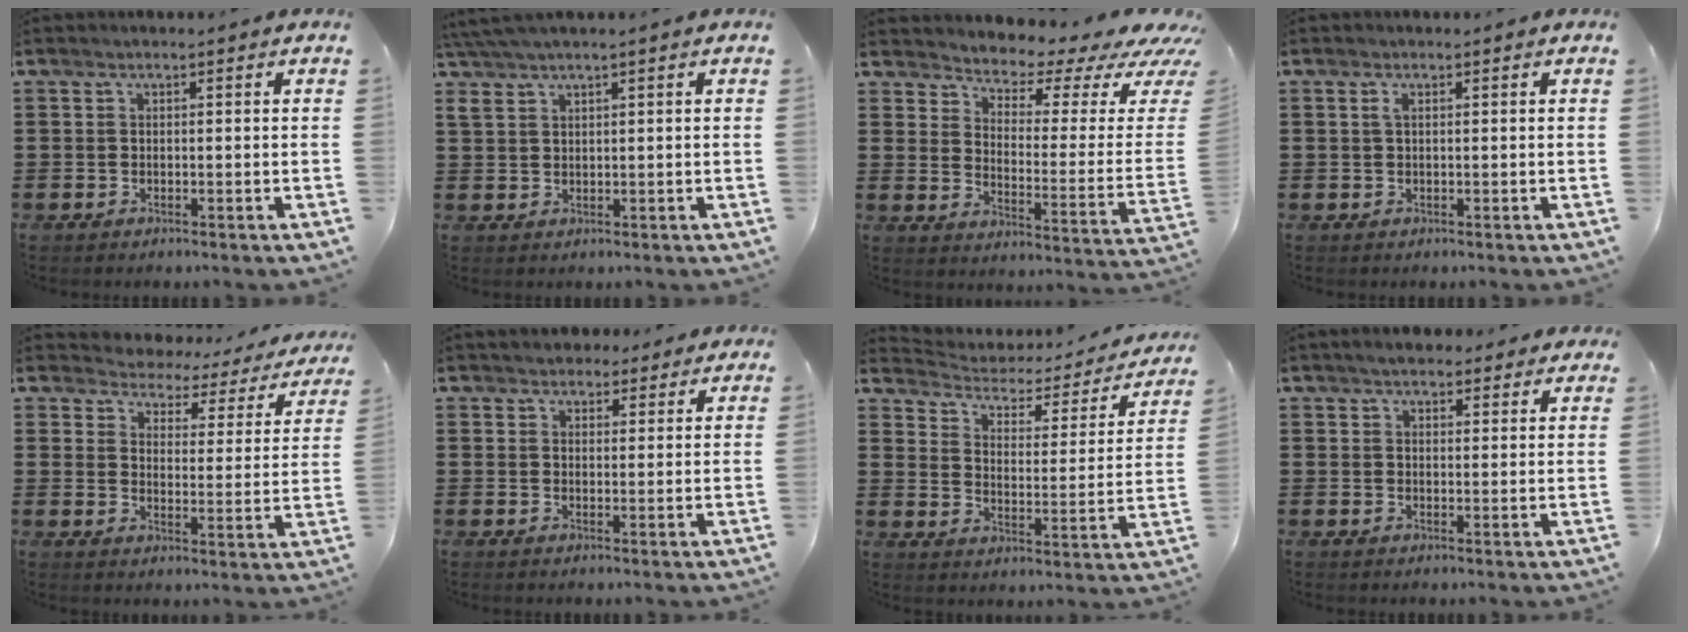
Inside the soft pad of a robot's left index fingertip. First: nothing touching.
{"total": 2.7, "force": [1.9, 0.3, 1.9], "torque": [-0.042, 0.005, 0.037]}
{"total": 3.6, "force": [3.2, 1.0, 1.4], "torque": [-0.033, -0.040, 0.045]}
{"total": 0.9, "force": [0.3, 0.2, 0.8], "torque": [-0.018, 0.000, 0.005]}
{"total": 2.6, "force": [2.5, 0.7, -0.2], "torque": [-0.018, -0.026, 0.034]}
{"total": 2.9, "force": [2.5, 1.4, 0.1], "torque": [-0.004, -0.002, 0.046]}
{"total": 2.8, "force": [2.2, 1.4, 1.0], "torque": [-0.038, -0.018, 0.029]}
{"total": 3.3, "force": [3.0, 1.0, 1.0], "torque": [-0.027, -0.001, 0.057]}